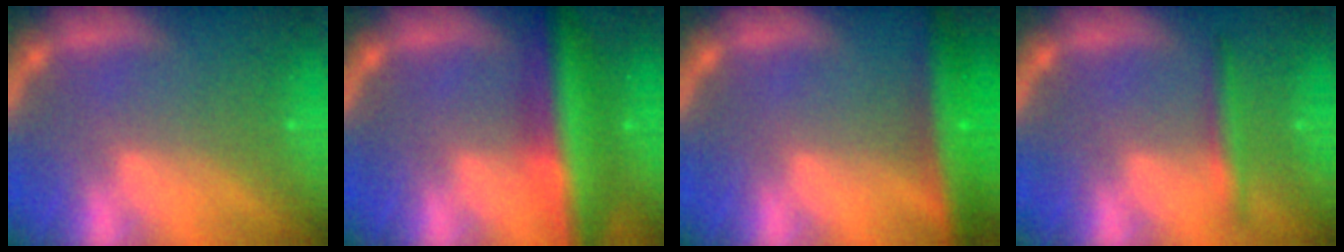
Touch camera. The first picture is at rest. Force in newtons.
{"total": 8.5}
{"total": 6.5}
{"total": 2.4}